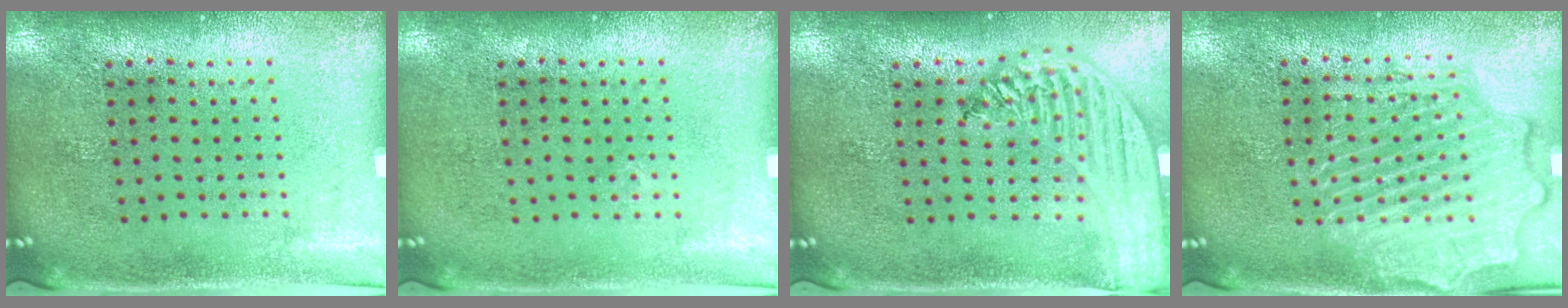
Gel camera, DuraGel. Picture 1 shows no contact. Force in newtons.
{"total": 0.0}
{"total": 2.7, "press": 2.2, "slide": 1.5}
{"total": 3.8, "press": 3.8, "slide": 0.5}